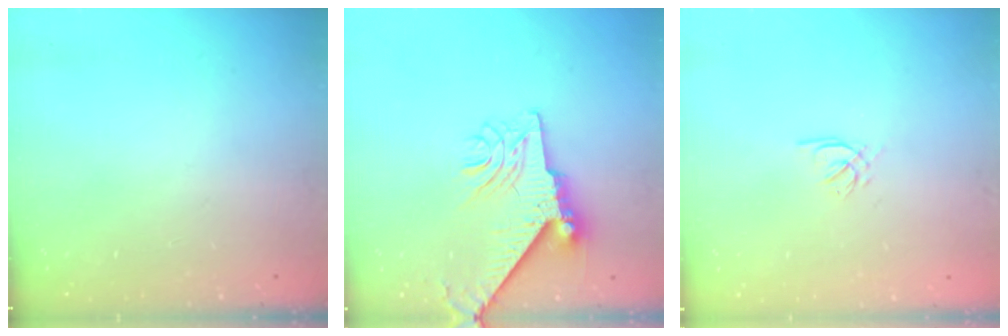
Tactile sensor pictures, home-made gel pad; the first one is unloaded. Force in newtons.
{"total": 11.4, "press": 11.3, "slide": 1.5}
{"total": 2.1, "press": 2.0, "slide": 0.5}